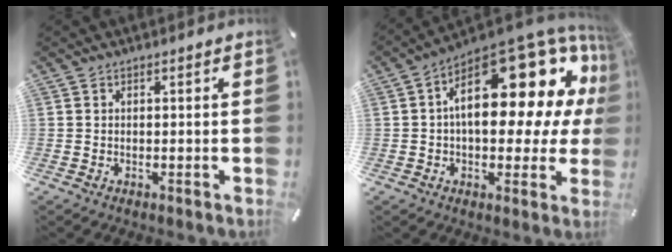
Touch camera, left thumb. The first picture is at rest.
{"total": 24.5, "force": [8.1, 12.3, 19.5], "torque": [-0.253, -0.068, 0.139]}